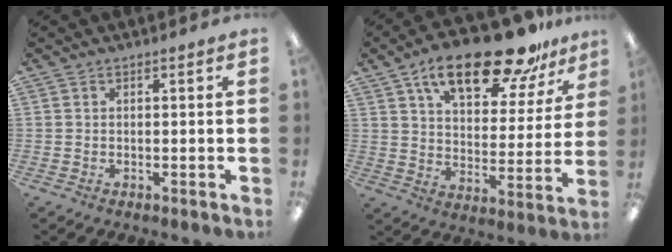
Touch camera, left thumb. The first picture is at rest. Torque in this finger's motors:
{"motor_torque": [0.48, 0.86, 1.40, -1.37, 0.26]}